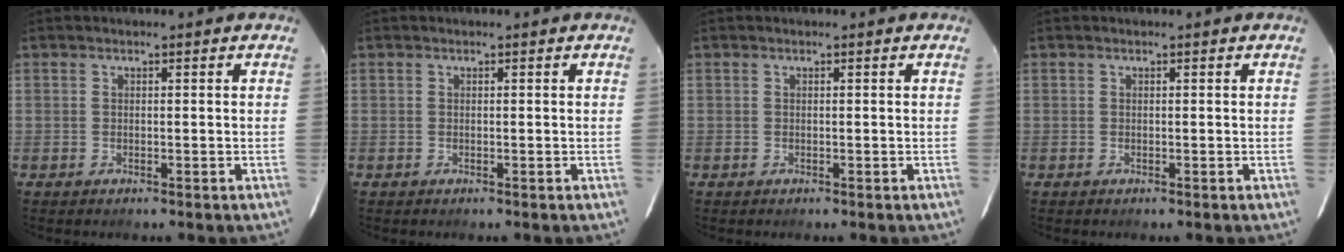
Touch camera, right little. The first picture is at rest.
{"total": 0.0}
{"total": 0.0}
{"total": 0.0}